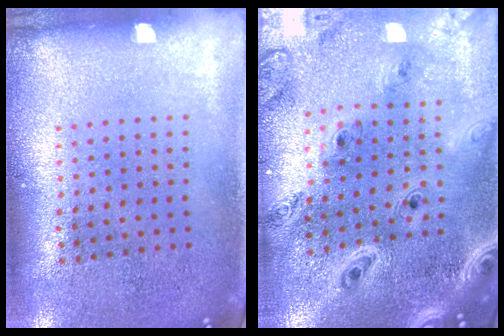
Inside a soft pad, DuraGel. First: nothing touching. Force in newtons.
{"total": 2.5, "press": 2.3, "slide": 1.1}